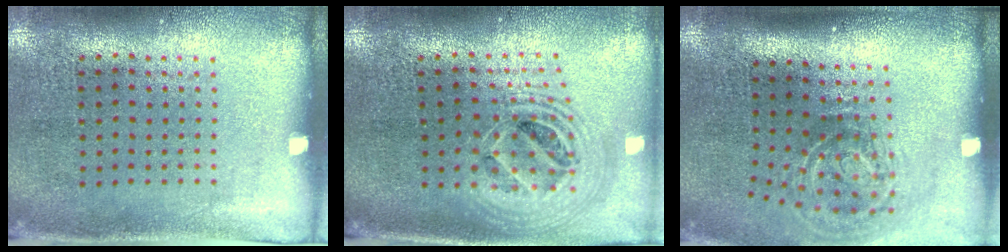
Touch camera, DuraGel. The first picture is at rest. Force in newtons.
{"total": 2.2, "press": 1.7, "slide": 1.4}
{"total": 2.0, "press": 1.2, "slide": 1.6}